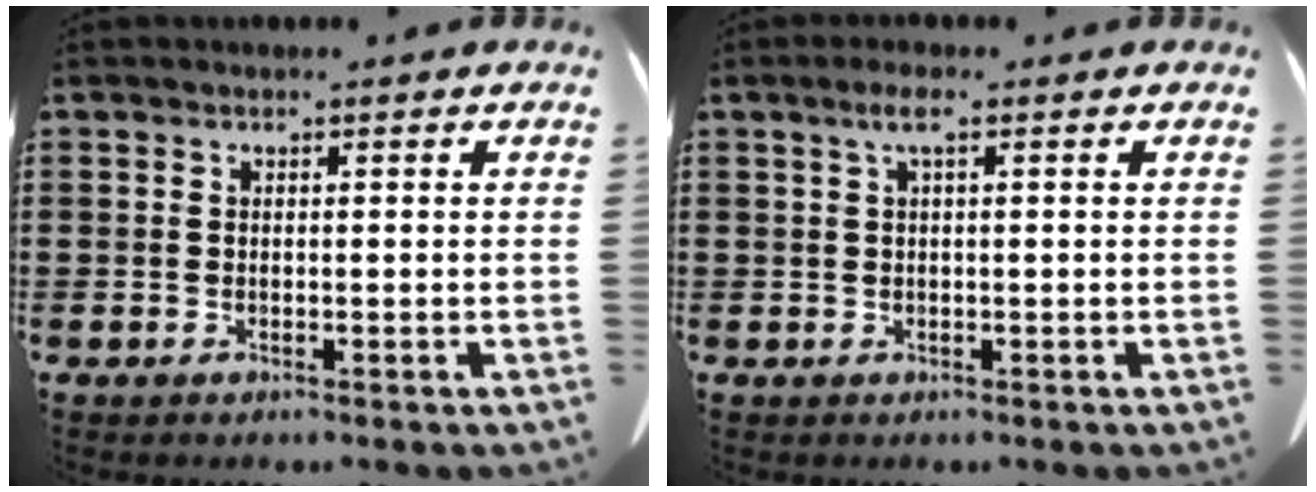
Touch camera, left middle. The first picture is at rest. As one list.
[{"total": 2.2, "force": [0.7, 0.3, 2.1], "torque": [-0.043, 0.003, 0.010]}]